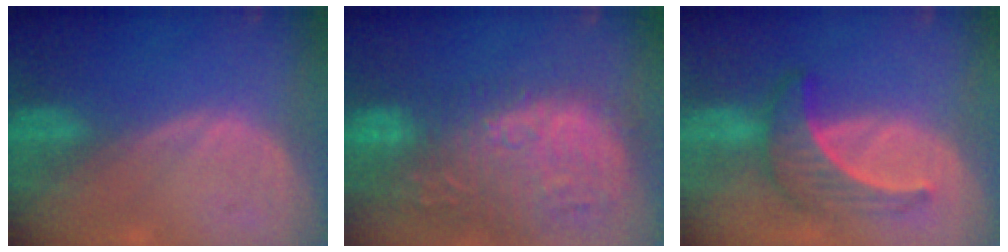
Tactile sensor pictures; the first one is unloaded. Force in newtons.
{"total": 15.5, "press": 13.1, "slide": 8.3}
{"total": 6.7, "press": 6.1, "slide": 2.6}